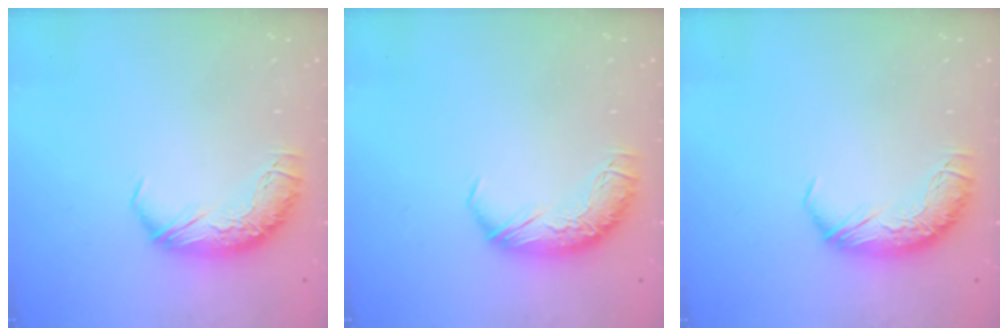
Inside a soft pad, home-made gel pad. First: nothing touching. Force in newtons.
{"total": 0.0}
{"total": 0.0}